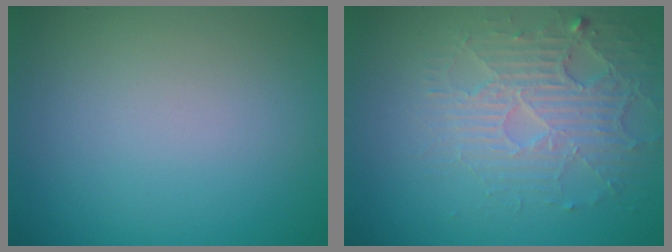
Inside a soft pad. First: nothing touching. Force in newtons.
{"total": 3.9, "press": 3.5, "slide": 1.6}